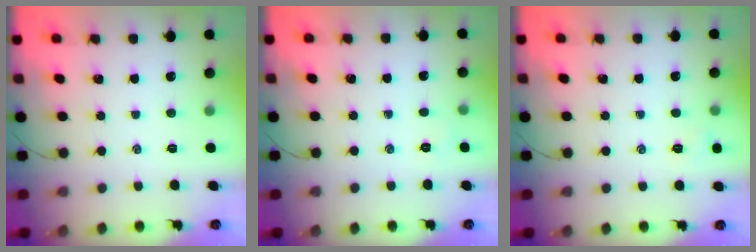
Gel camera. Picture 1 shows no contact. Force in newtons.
{"total": 3.4, "press": 3.3, "slide": 1.1}
{"total": 5.1, "press": 5.0, "slide": 1.2}